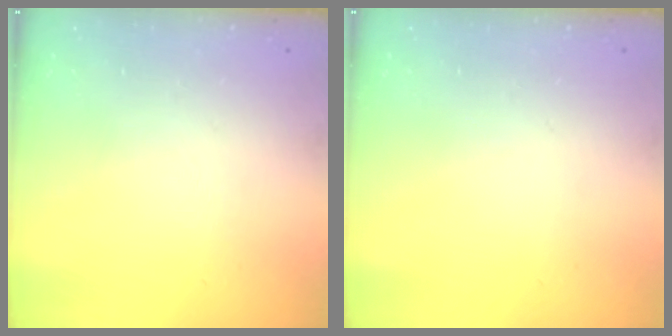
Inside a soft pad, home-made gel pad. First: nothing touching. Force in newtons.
{"total": 0.0}